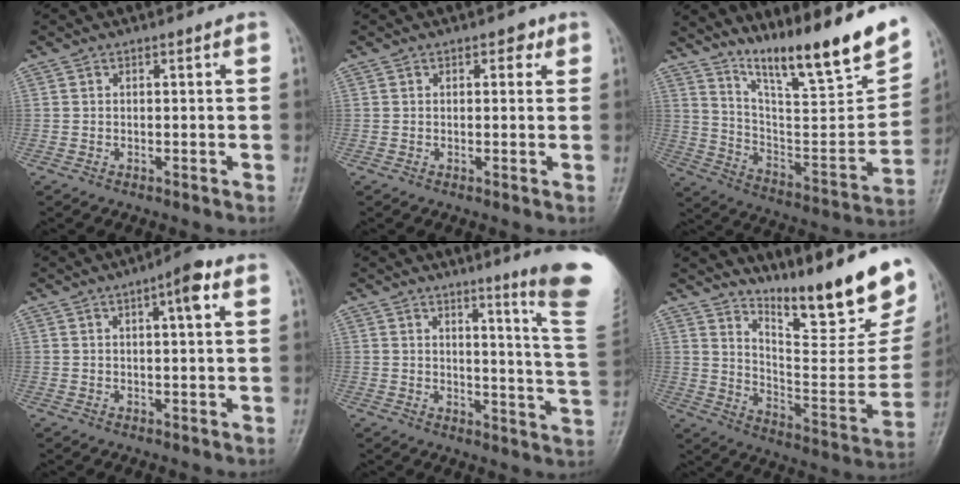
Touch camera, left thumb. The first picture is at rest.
{"total": 2.1, "force": [1.0, 1.3, 1.3], "torque": [-0.004, 0.000, 0.009]}
{"total": 21.5, "force": [16.0, 2.7, 14.2], "torque": [-0.190, -0.084, 0.274]}
{"total": 5.4, "force": [2.1, 1.3, 4.8], "torque": [-0.068, 0.006, 0.026]}
{"total": 14.8, "force": [9.8, -0.5, 11.2], "torque": [-0.131, -0.089, 0.111]}
{"total": 24.1, "force": [17.7, 5.3, 15.5], "torque": [-0.200, -0.120, 0.265]}